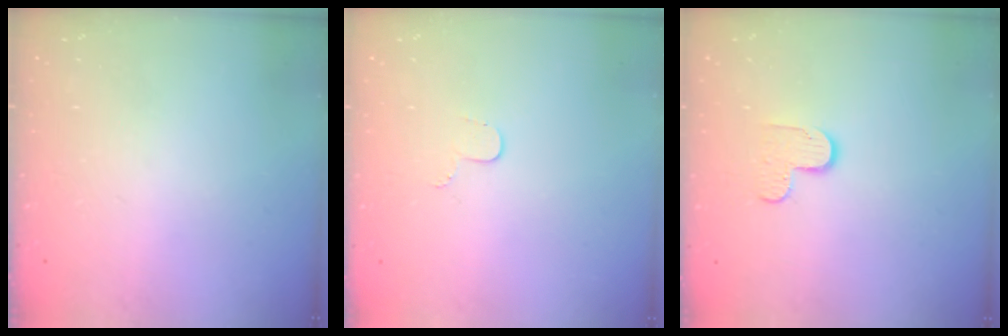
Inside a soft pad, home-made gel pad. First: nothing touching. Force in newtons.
{"total": 3.5, "press": 3.5, "slide": 0.4}
{"total": 5.7, "press": 5.7, "slide": 0.4}